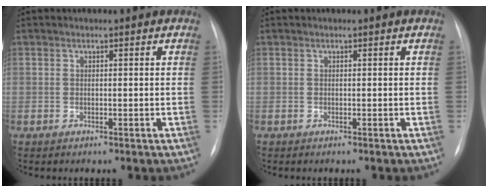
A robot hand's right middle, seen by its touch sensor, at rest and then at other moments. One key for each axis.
{"total": 0.0}